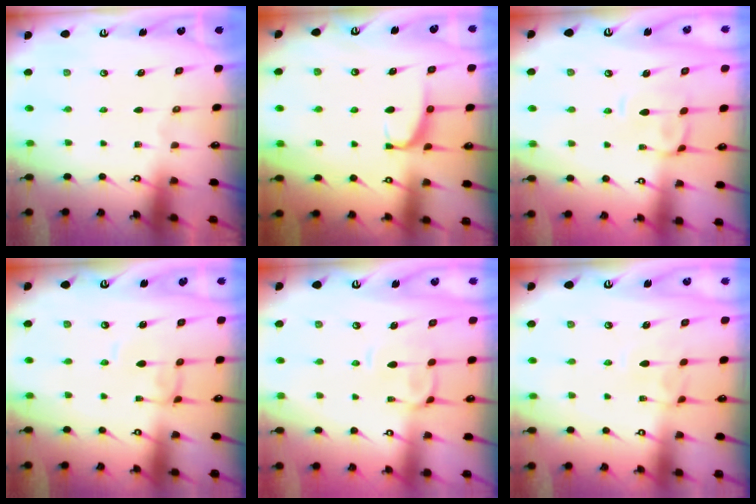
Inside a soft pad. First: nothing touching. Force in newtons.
{"total": 2.1, "press": 2.0, "slide": 0.6}
{"total": 1.4, "press": 1.1, "slide": 0.9}
{"total": 0.8, "press": 0.8, "slide": 0.2}
{"total": 1.8, "press": 1.5, "slide": 0.9}
{"total": 3.0, "press": 3.0, "slide": 0.2}